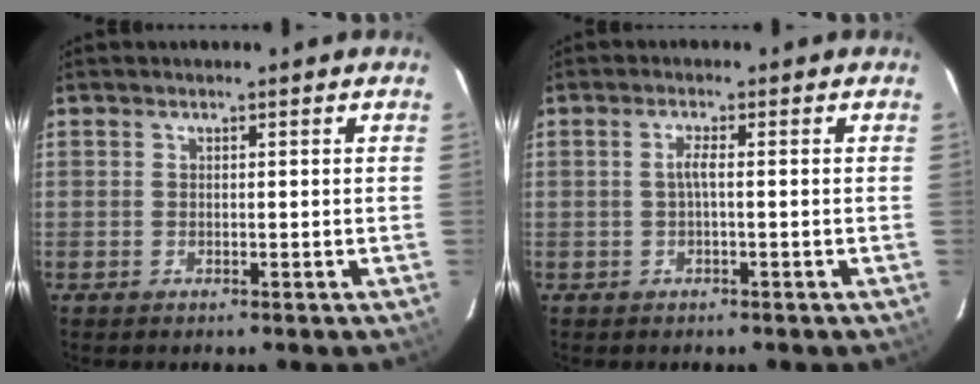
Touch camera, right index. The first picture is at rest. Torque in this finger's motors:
{"motor_torque": [0.16, 0.11, 0.19, 0.05]}